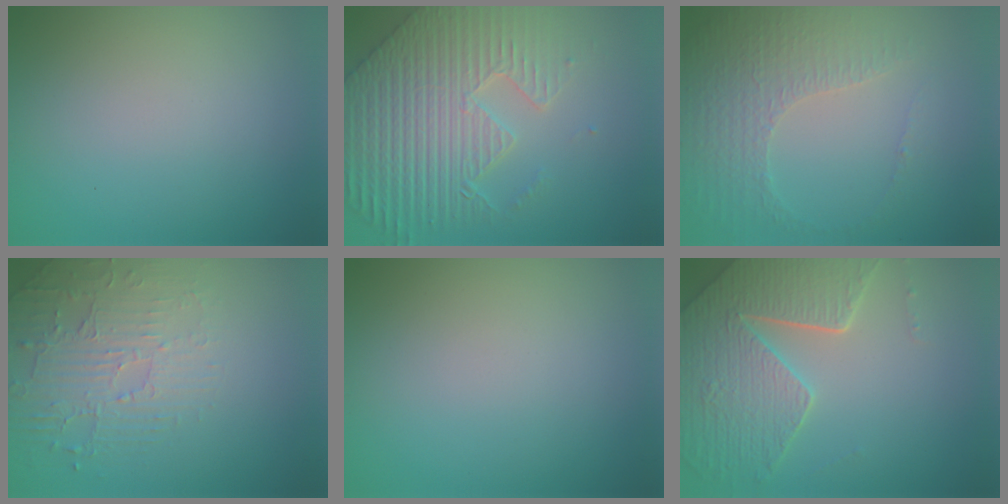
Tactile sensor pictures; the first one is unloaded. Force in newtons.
{"total": 8.4, "press": 6.5, "slide": 5.3}
{"total": 4.6, "press": 3.1, "slide": 3.3}
{"total": 2.6, "press": 2.1, "slide": 1.5}
{"total": 0.0}
{"total": 7.3, "press": 5.5, "slide": 4.7}